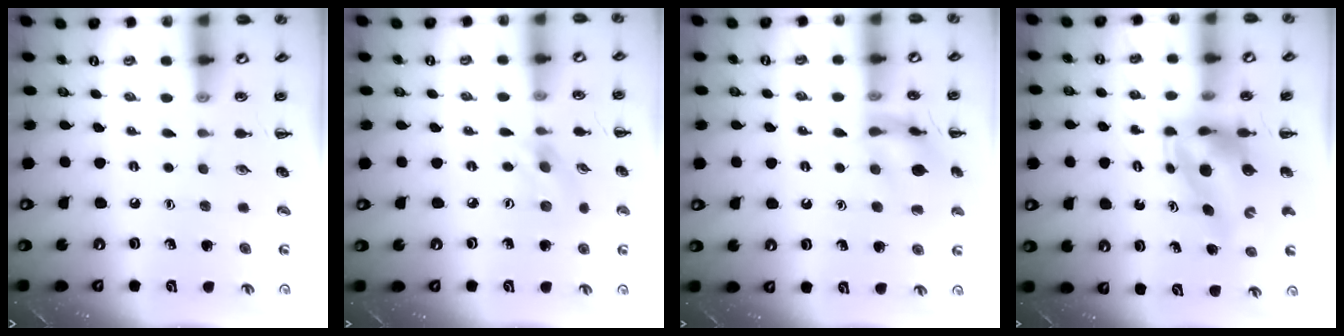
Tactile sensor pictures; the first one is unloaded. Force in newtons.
{"total": 2.9, "press": 2.9, "slide": 0.7}
{"total": 13.0, "press": 12.9, "slide": 1.2}
{"total": 6.6, "press": 6.3, "slide": 1.9}